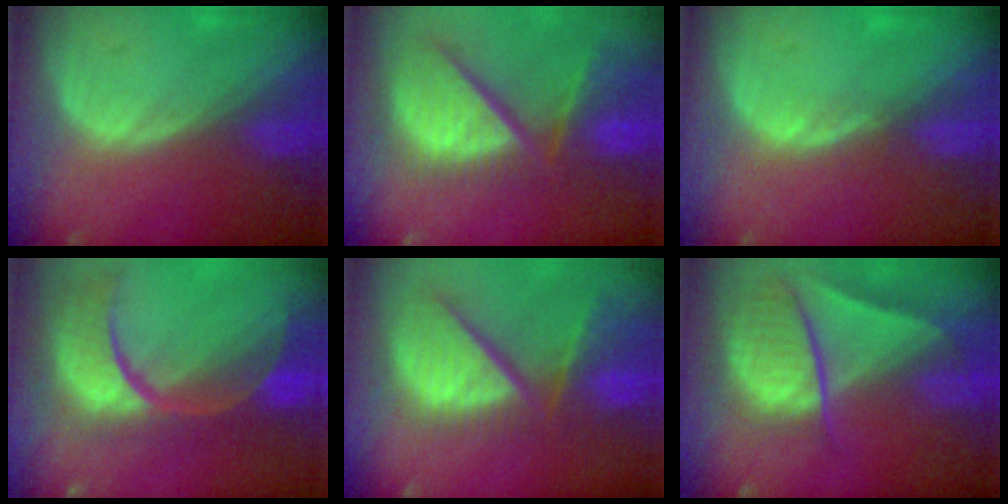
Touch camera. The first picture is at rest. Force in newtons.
{"total": 13.1, "press": 11.0, "slide": 7.2}
{"total": 1.1, "press": 1.0, "slide": 0.5}
{"total": 13.7, "press": 10.8, "slide": 8.3}
{"total": 13.0, "press": 10.9, "slide": 7.1}
{"total": 10.0, "press": 8.3, "slide": 5.4}